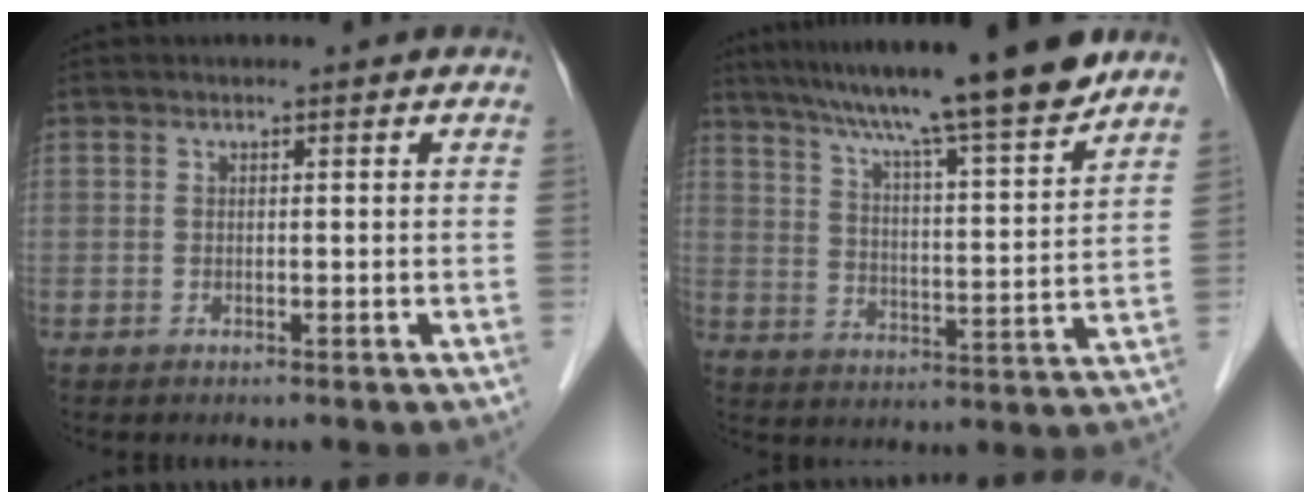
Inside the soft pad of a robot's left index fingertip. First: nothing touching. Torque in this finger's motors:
{"motor_torque": [1.03, -1.11, 0.97, 0.19]}